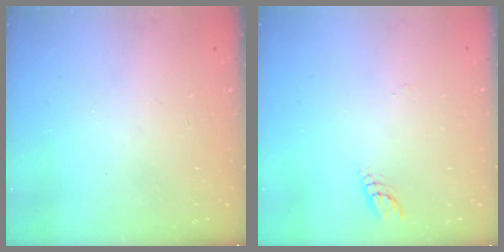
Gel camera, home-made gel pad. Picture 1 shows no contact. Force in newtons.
{"total": 4.4, "press": 4.3, "slide": 0.4}